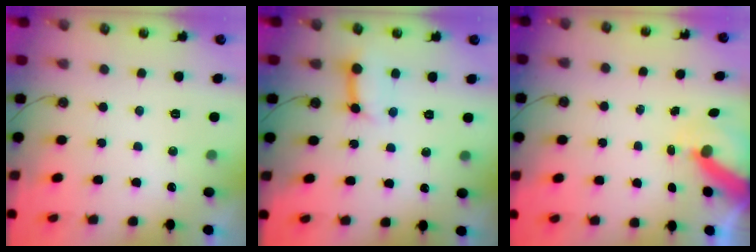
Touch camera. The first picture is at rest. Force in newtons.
{"total": 8.5, "press": 8.5, "slide": 0.9}
{"total": 7.5, "press": 7.4, "slide": 0.9}